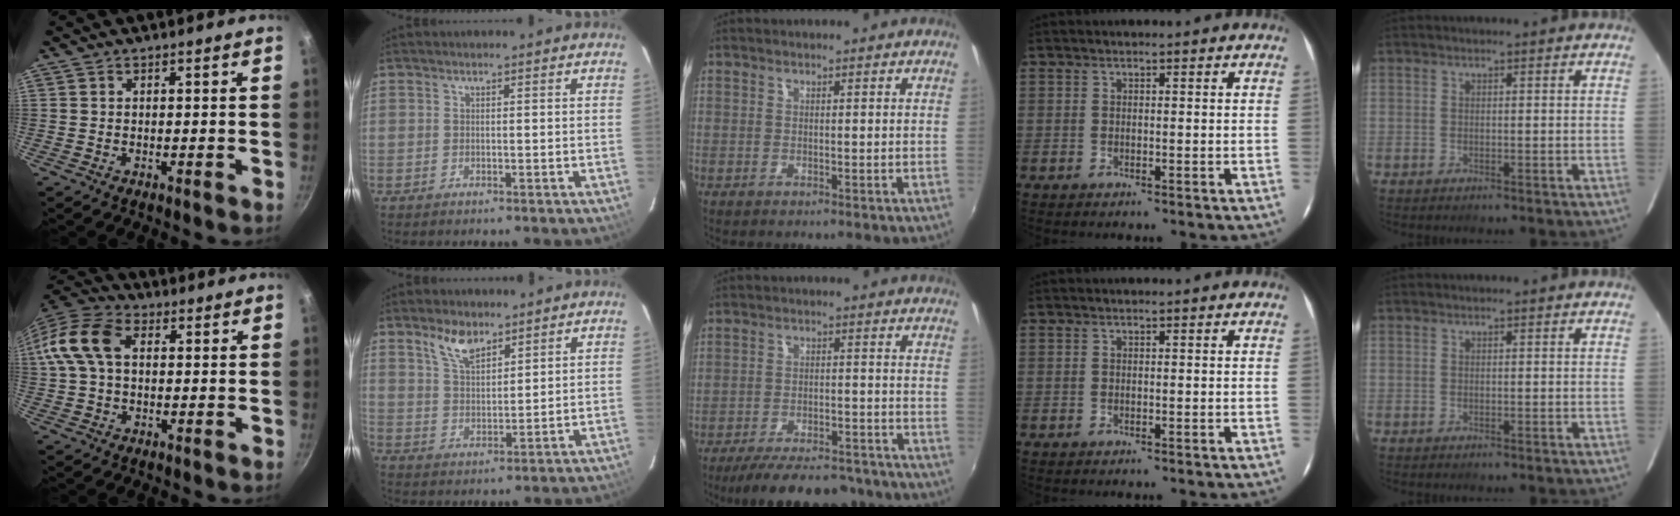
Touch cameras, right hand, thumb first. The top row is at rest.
{"thumb": {"total": 12.3, "force": [2.0, 8.0, 9.1], "torque": [-0.172, 0.027, 0.022]}, "index": {"total": 6.7, "force": [4.7, 2.9, 3.7], "torque": [-0.064, 0.005, 0.093]}, "middle": {"total": 16.1, "force": [-13.7, 5.0, 6.8], "torque": [-0.137, -0.003, -0.183]}}